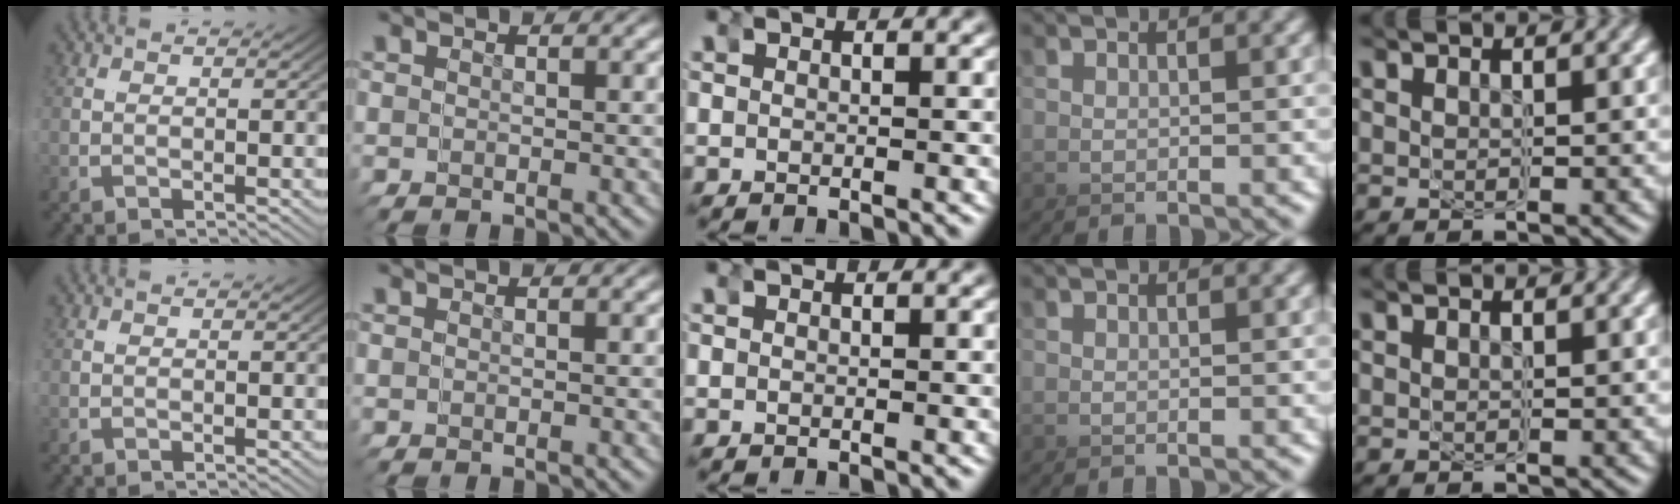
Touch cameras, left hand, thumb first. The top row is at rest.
{}